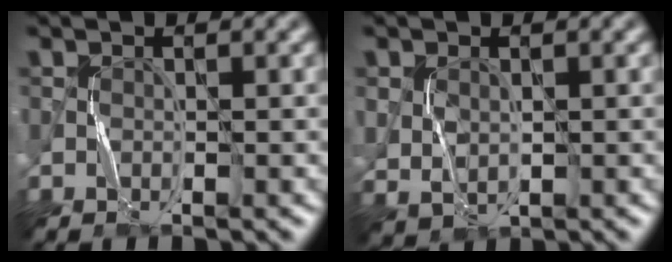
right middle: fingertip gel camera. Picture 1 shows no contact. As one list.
[{"total": 1.8, "force": [0.4, 1.5, 1.1], "torque": [-0.027, -0.003, 0.013]}]